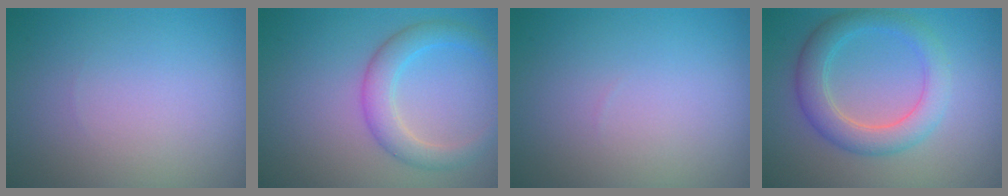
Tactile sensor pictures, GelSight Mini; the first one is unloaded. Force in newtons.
{"total": 3.4, "press": 3.4, "slide": 0.1}
{"total": 0.0}
{"total": 4.3, "press": 4.2, "slide": 0.1}